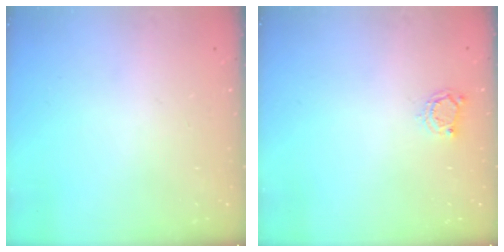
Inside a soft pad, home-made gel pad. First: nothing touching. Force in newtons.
{"total": 3.6, "press": 3.5, "slide": 0.4}